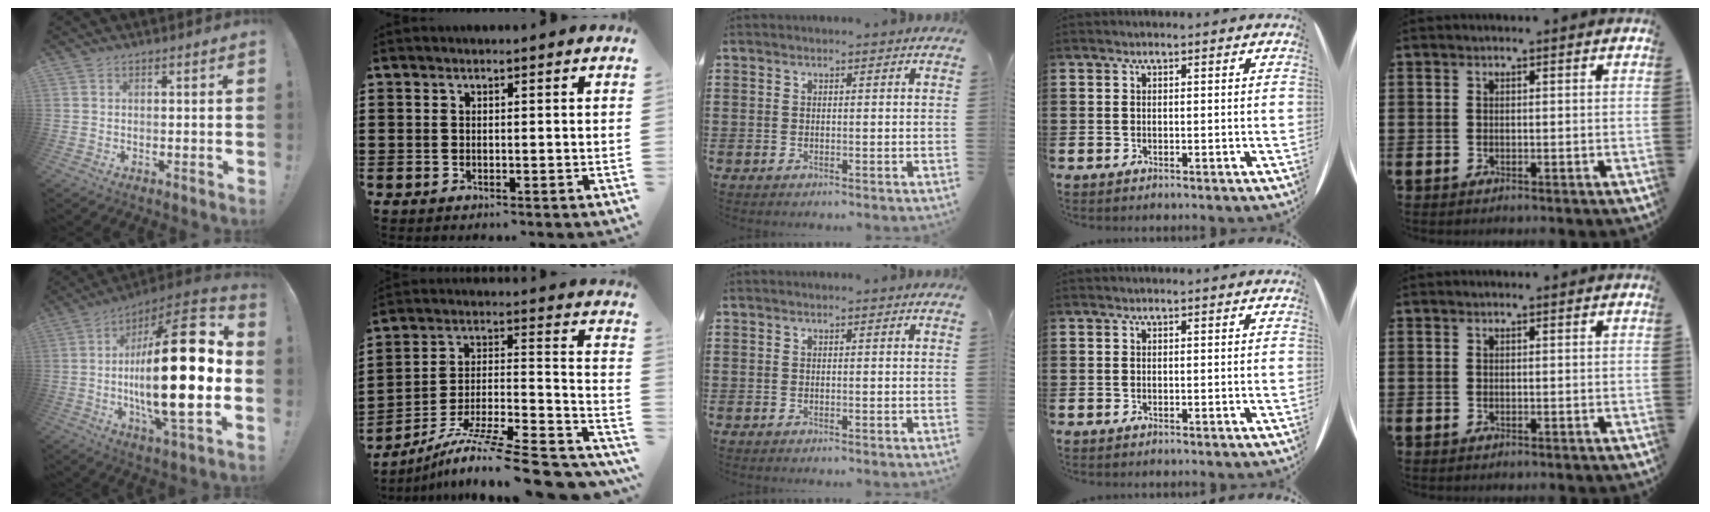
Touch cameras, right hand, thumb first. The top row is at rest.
{"thumb": {"total": 28.9, "force": [-1.2, 8.3, 27.6], "torque": [-0.457, 0.000, -0.028]}, "index": {"total": 11.1, "force": [-8.5, 0.7, 7.1], "torque": [-0.107, 0.003, -0.157]}}